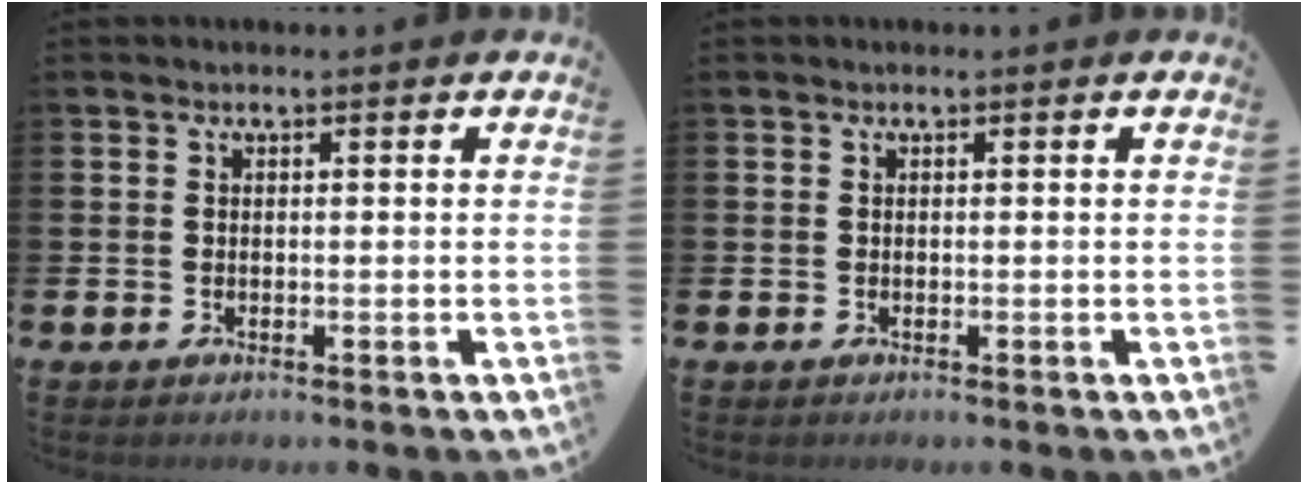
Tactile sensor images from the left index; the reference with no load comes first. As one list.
[{"total": 0.0}]